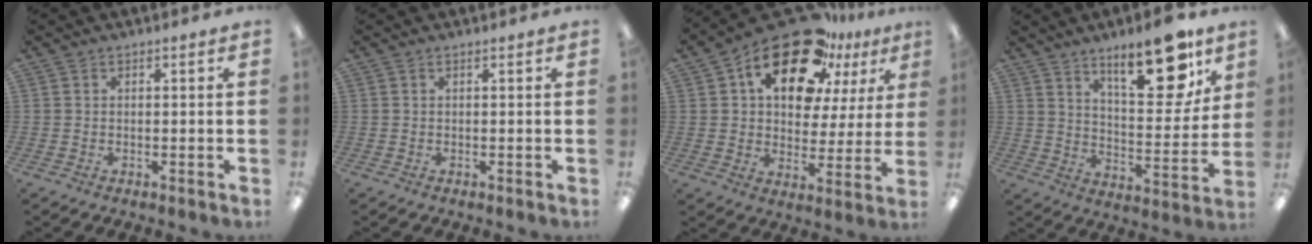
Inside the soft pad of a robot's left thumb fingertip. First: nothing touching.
{"total": 0.0}
{"total": 21.2, "force": [13.5, 10.7, 12.4], "torque": [-0.203, -0.075, 0.233]}
{"total": 18.7, "force": [12.1, 7.0, 12.5], "torque": [-0.166, -0.070, 0.192]}